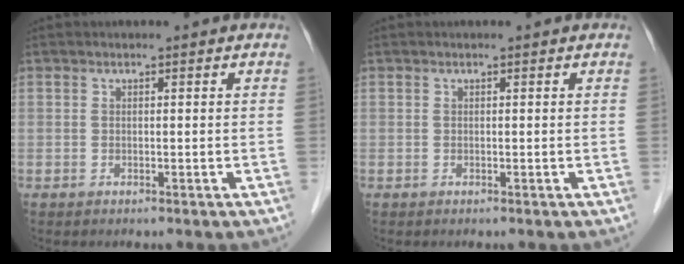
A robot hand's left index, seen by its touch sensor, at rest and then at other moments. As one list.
[{"total": 0.0}]